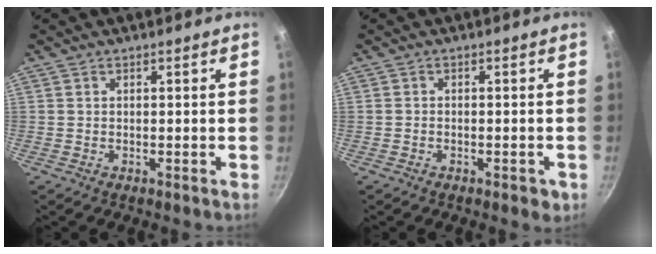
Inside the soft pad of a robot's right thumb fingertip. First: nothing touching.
{"total": 2.6, "force": [-1.3, 1.3, 1.8], "torque": [-0.027, 0.010, -0.013]}